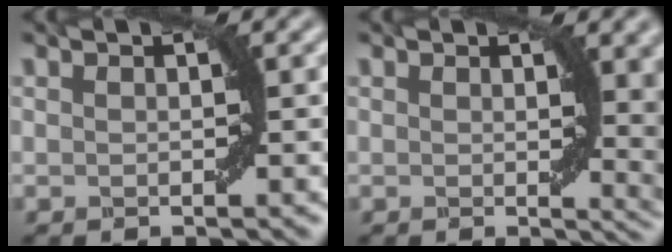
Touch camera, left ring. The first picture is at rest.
{"total": 6.0, "force": [1.2, 2.2, 5.5], "torque": [-0.044, -0.006, 0.022]}